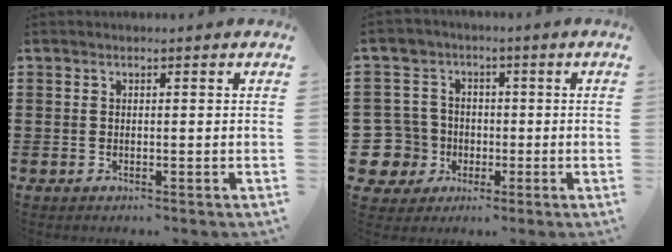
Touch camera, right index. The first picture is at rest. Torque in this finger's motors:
{"motor_torque": [1.03, 1.11, 0.10, -0.01]}